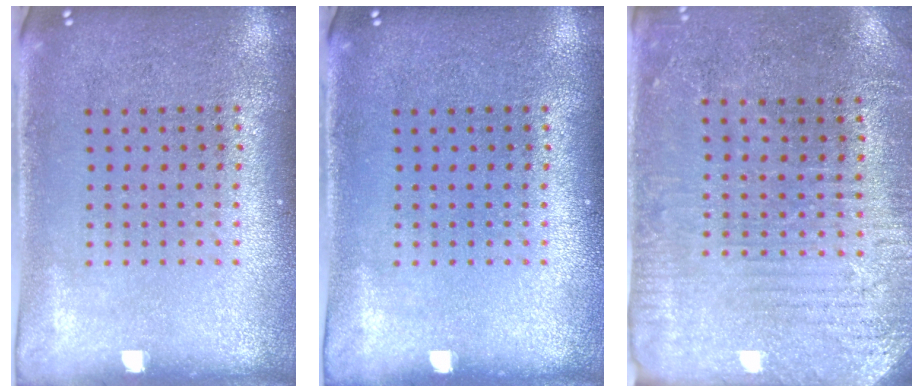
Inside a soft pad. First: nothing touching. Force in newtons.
{"total": 0.0}
{"total": 2.9, "press": 2.7, "slide": 0.9}